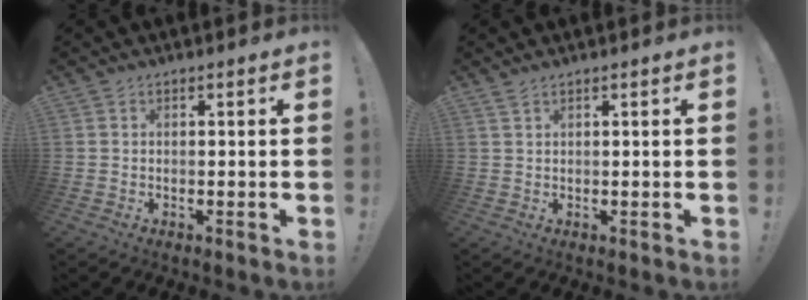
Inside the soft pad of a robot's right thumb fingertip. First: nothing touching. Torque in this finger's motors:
{"motor_torque": [-0.17, -0.18, -0.11, -0.14, 0.00]}